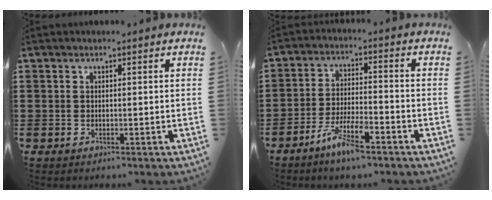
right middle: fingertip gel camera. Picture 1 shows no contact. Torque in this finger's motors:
{"motor_torque": [1.08, -1.06, 0.16, 0.07]}